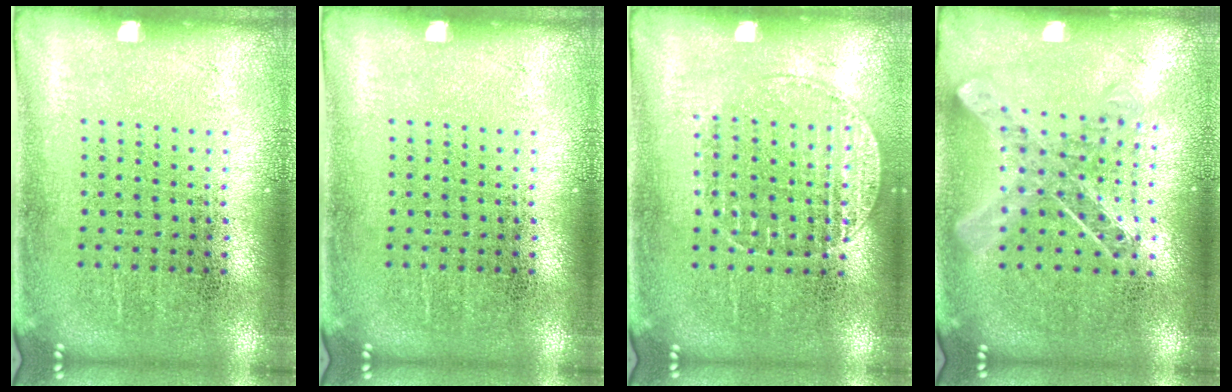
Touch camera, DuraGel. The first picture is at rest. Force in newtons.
{"total": 0.0}
{"total": 1.1, "press": 1.1, "slide": 0.4}
{"total": 1.0, "press": 1.0, "slide": 0.2}